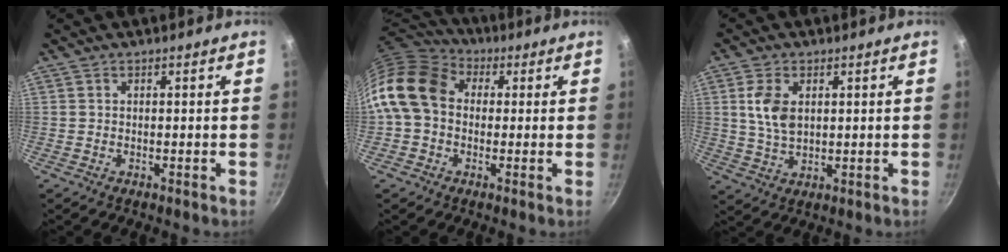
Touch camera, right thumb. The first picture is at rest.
{"total": 14.7, "force": [1.2, 11.4, 9.2], "torque": [-0.156, 0.029, 0.003]}
{"total": 6.8, "force": [1.6, 4.1, 5.2], "torque": [-0.097, -0.007, 0.034]}